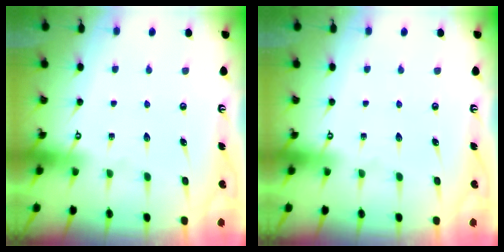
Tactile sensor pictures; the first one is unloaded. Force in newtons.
{"total": 0.0}